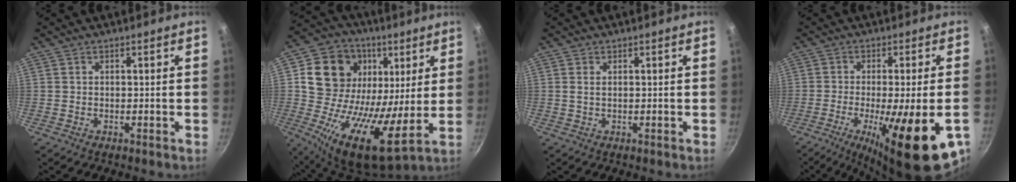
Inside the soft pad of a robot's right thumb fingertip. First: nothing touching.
{"total": 21.0, "force": [6.3, 14.9, 13.3], "torque": [-0.219, -0.036, 0.096]}
{"total": 1.2, "force": [0.3, 0.6, 1.0], "torque": [-0.020, 0.000, 0.005]}
{"total": 20.0, "force": [-7.6, 4.5, 17.9], "torque": [-0.255, -0.009, -0.106]}